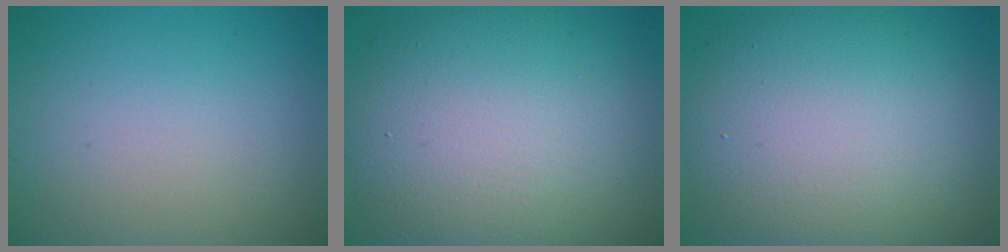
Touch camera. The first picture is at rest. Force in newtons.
{"total": 12.4, "press": 12.3, "slide": 1.4}
{"total": 12.6, "press": 12.6, "slide": 0.7}